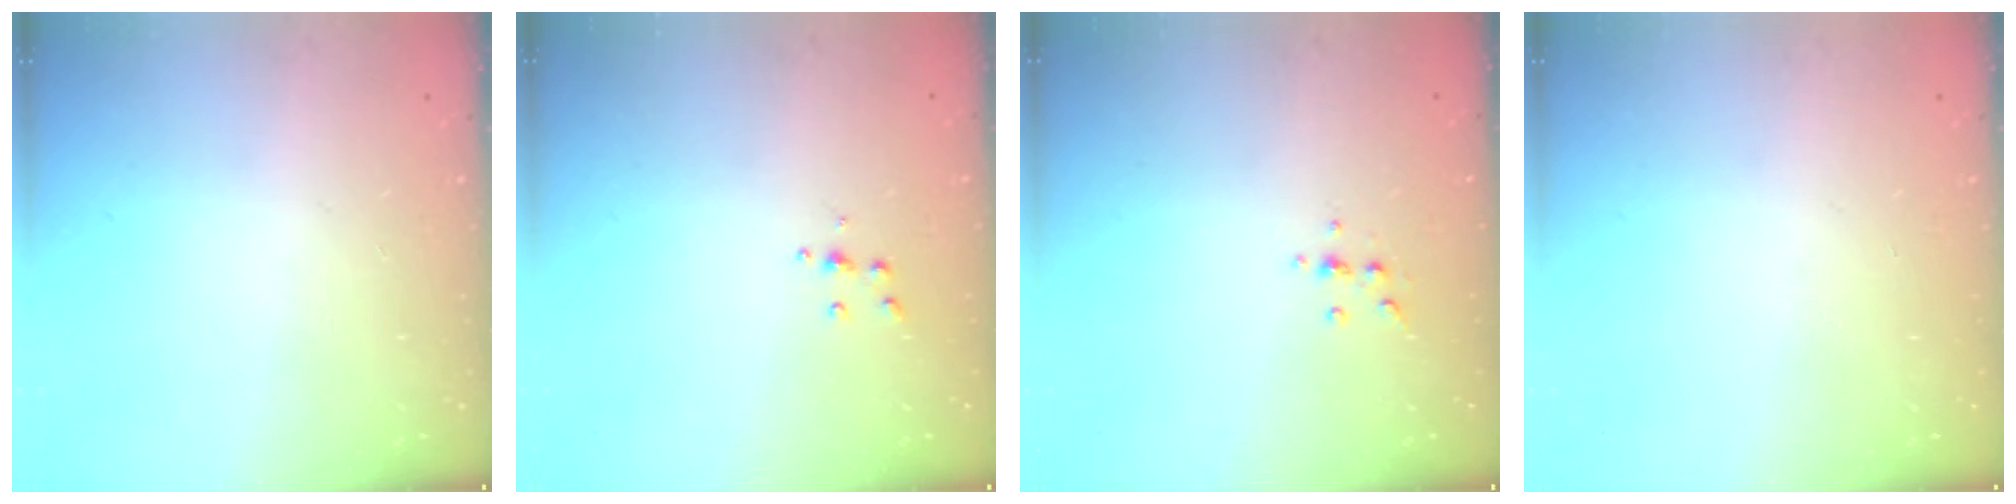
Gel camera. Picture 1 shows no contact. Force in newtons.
{"total": 3.6, "press": 3.6, "slide": 0.3}
{"total": 3.6, "press": 3.5, "slide": 0.9}
{"total": 0.0}